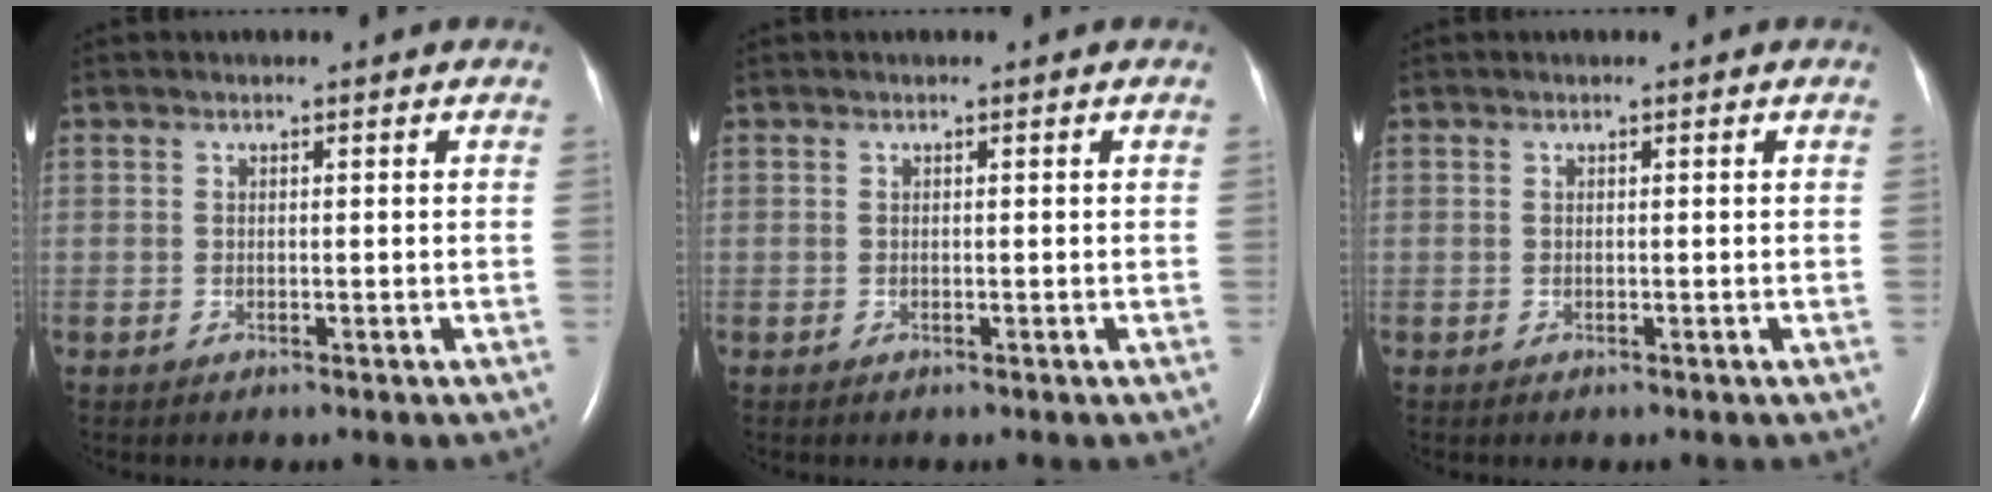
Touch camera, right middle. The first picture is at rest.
{"total": 0.0}
{"total": 0.0}